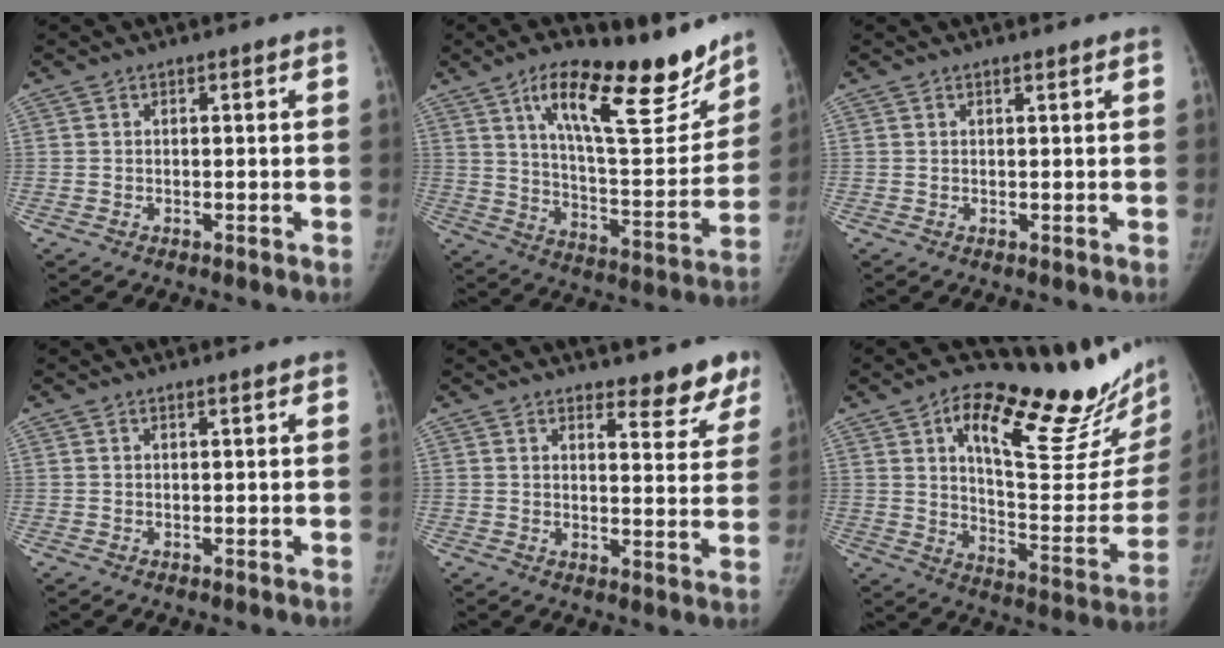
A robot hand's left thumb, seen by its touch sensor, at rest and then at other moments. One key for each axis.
{"total": 23.5, "fx": 15.9, "fy": 7.6, "fz": 15.5, "tx": -0.185, "ty": -0.081, "tz": 0.253}
{"total": 0.5, "fx": 0.5, "fy": 0.1, "fz": 0.1, "tx": -0.006, "ty": -0.005, "tz": 0.009}
{"total": 0.9, "fx": 0.8, "fy": 0.2, "fz": 0.4, "tx": -0.007, "ty": -0.004, "tz": 0.012}
{"total": 7.7, "fx": 6.6, "fy": 2.7, "fz": 2.9, "tx": 0.002, "ty": -0.047, "tz": 0.072}
{"total": 30.4, "fx": 17.5, "fy": 9.8, "fz": 22.9, "tx": -0.279, "ty": -0.062, "tz": 0.268}